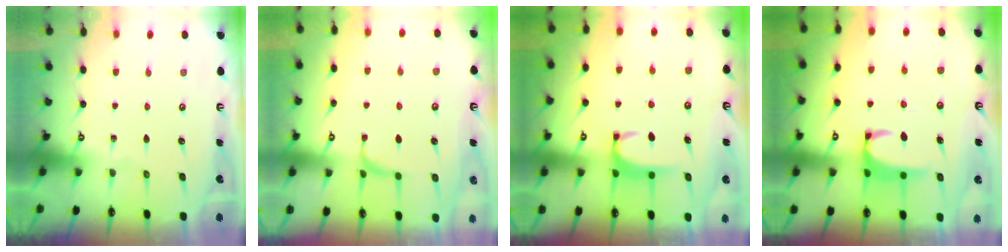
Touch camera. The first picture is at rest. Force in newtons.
{"total": 2.4, "press": 2.4, "slide": 0.4}
{"total": 1.8, "press": 1.8, "slide": 0.5}
{"total": 2.0, "press": 1.9, "slide": 0.7}